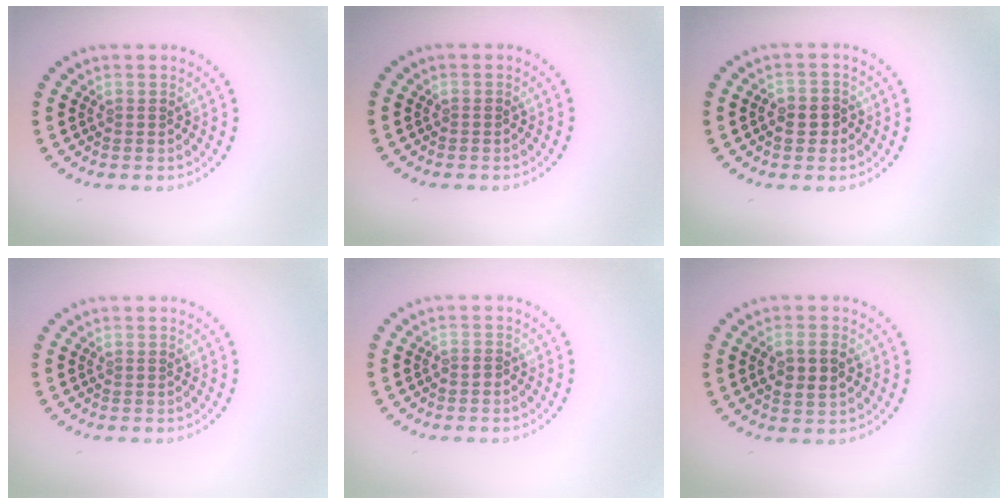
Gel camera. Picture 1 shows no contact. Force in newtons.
{"total": 0.0}
{"total": 1.7, "press": 1.5, "slide": 0.6}
{"total": 0.0}
{"total": 0.6, "press": 0.3, "slide": 0.5}
{"total": 3.0, "press": 2.9, "slide": 0.6}